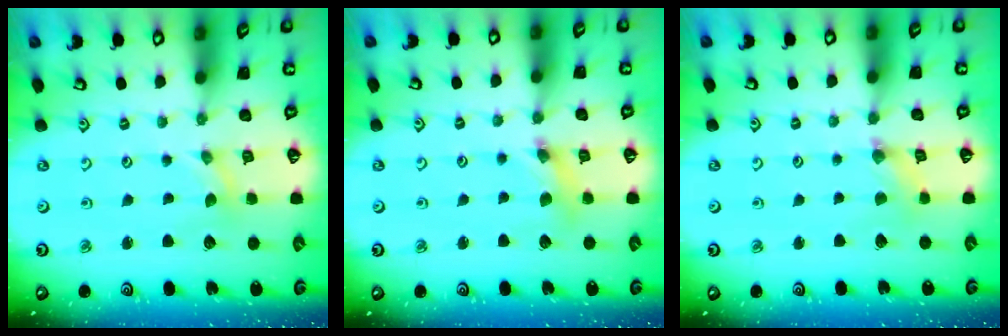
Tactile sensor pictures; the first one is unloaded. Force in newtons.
{"total": 4.9, "press": 4.9, "slide": 0.5}
{"total": 1.3, "press": 1.3, "slide": 0.3}